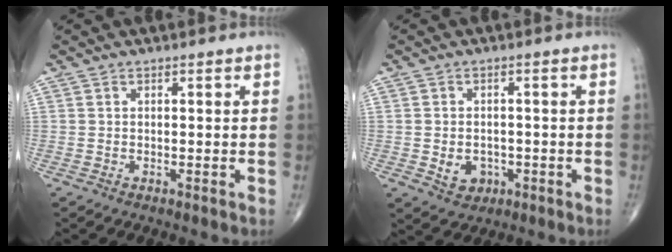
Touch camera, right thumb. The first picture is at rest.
{"total": 4.6, "force": [-1.1, 3.7, 2.5], "torque": [-0.022, 0.006, -0.007]}